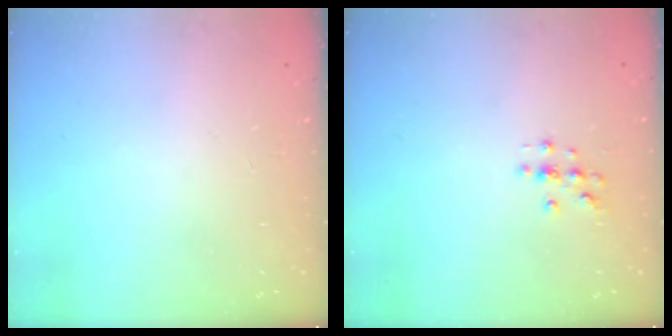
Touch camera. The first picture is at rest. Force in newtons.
{"total": 2.0, "press": 2.0, "slide": 0.2}